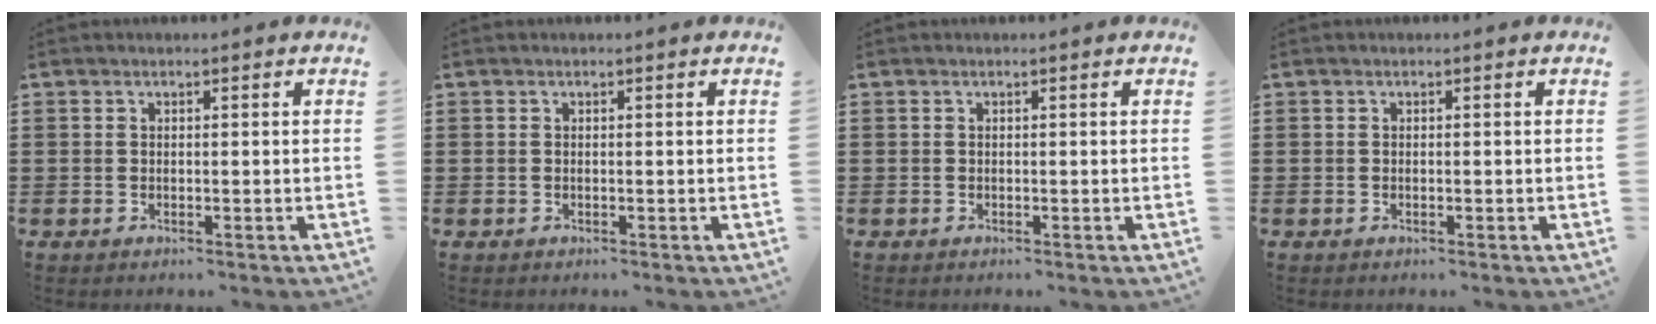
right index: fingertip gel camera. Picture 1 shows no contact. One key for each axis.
{"total": 0.0}
{"total": 0.0}
{"total": 0.0}